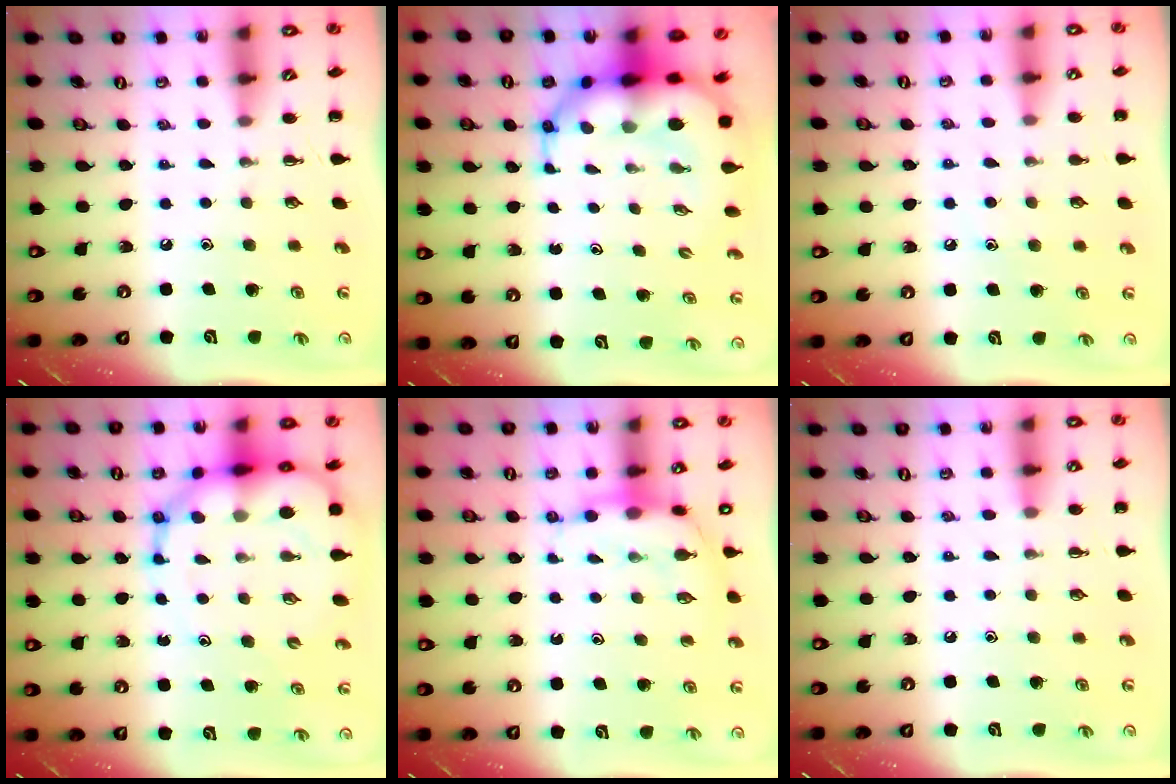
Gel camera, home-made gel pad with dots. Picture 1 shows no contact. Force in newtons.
{"total": 10.3, "press": 9.9, "slide": 2.8}
{"total": 6.9, "press": 6.6, "slide": 1.9}
{"total": 15.5, "press": 15.0, "slide": 4.1}
{"total": 7.9, "press": 7.8, "slide": 1.5}
{"total": 6.3, "press": 6.0, "slide": 1.9}